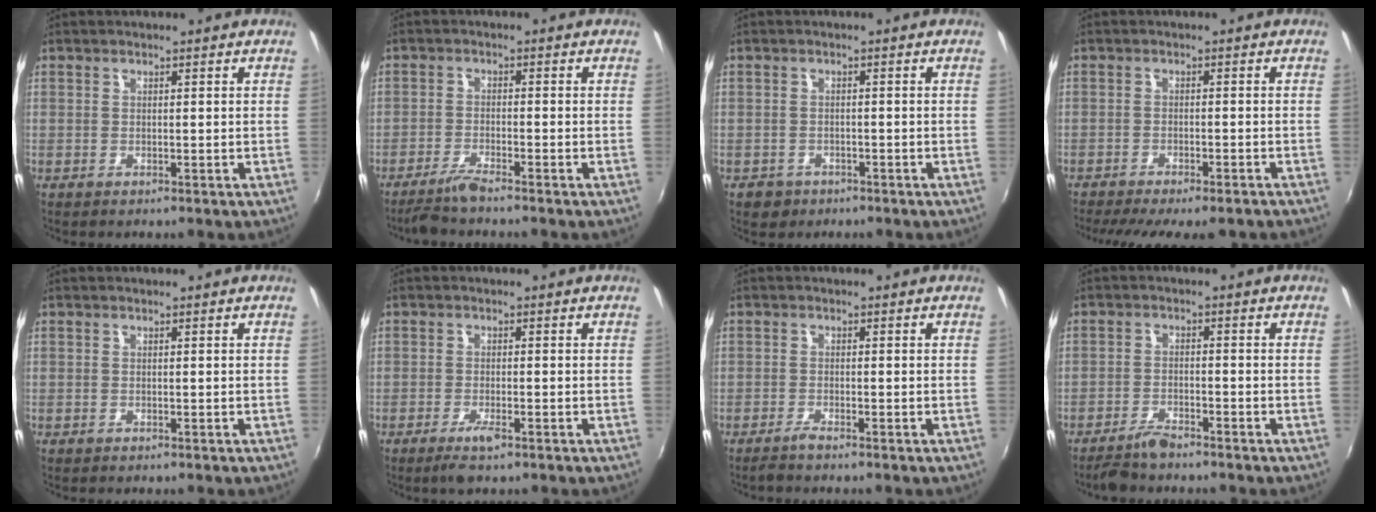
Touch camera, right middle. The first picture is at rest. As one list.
[{"total": 3.9, "force": [-3.5, -0.2, 1.9], "torque": [-0.057, -0.008, -0.070]}, {"total": 3.1, "force": [-1.7, 2.4, 0.7], "torque": [-0.024, -0.002, -0.024]}, {"total": 11.2, "force": [-9.4, 2.2, 5.6], "torque": [-0.120, -0.033, -0.138]}, {"total": 0.0}, {"total": 3.1, "force": [-2.0, 0.6, 2.3], "torque": [-0.053, -0.008, -0.038]}, {"total": 1.6, "force": [-1.4, 0.0, 0.7], "torque": [-0.021, -0.003, -0.029]}, {"total": 4.2, "force": [-3.8, 0.9, 1.7], "torque": [-0.050, -0.005, -0.073]}]